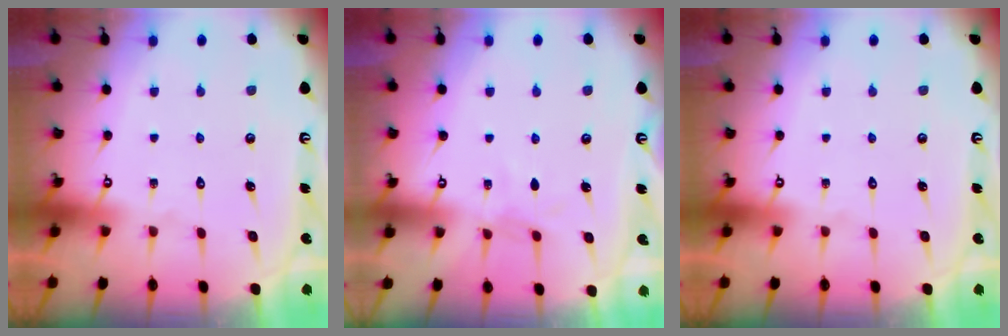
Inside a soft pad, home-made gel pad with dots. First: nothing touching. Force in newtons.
{"total": 4.0, "press": 4.0, "slide": 0.5}
{"total": 0.0}